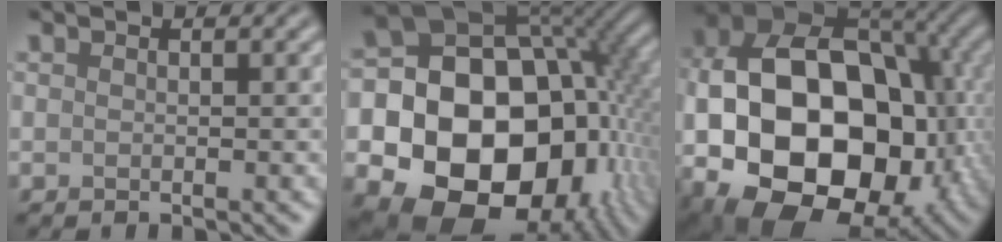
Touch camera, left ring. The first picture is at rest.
{"total": 21.8, "force": [-5.0, 17.4, 12.2], "torque": [-0.187, -0.022, -0.095]}
{"total": 20.1, "force": [-3.2, 14.1, 14.0], "torque": [-0.252, -0.017, -0.035]}